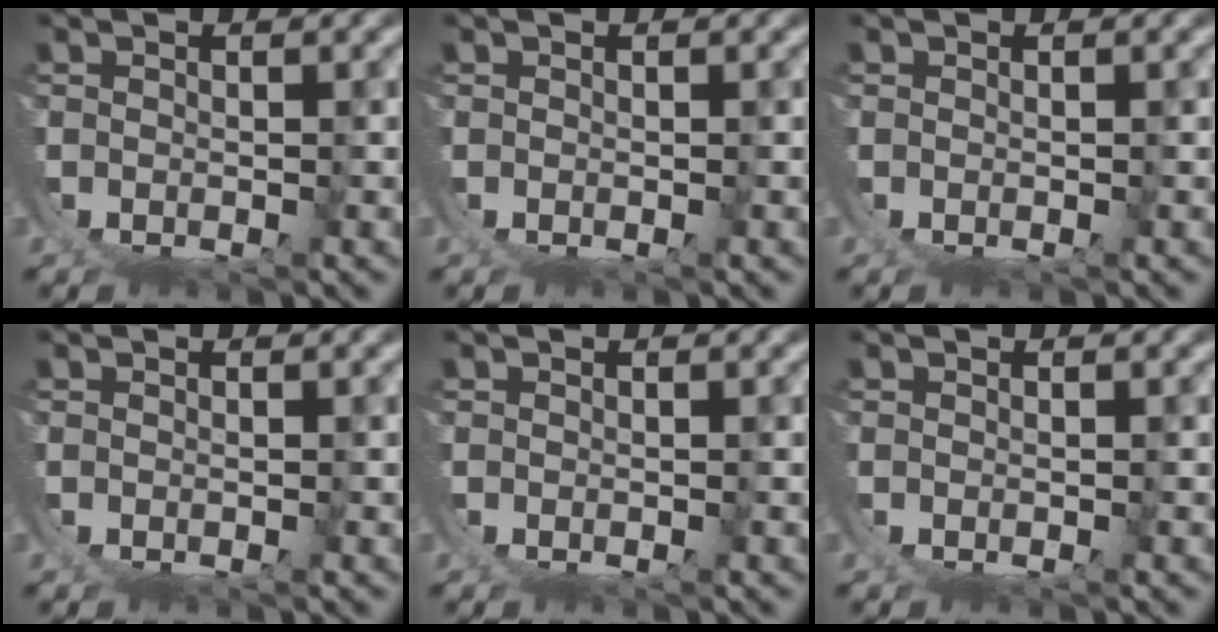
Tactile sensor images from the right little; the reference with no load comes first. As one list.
[{"total": 0.0}, {"total": 0.0}, {"total": 0.0}, {"total": 0.0}, {"total": 0.0}]